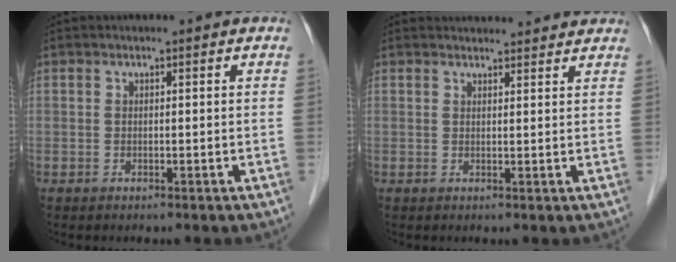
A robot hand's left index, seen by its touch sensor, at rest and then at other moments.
{"total": 7.4, "force": [7.2, 1.2, 1.4], "torque": [-0.009, 0.023, 0.076]}